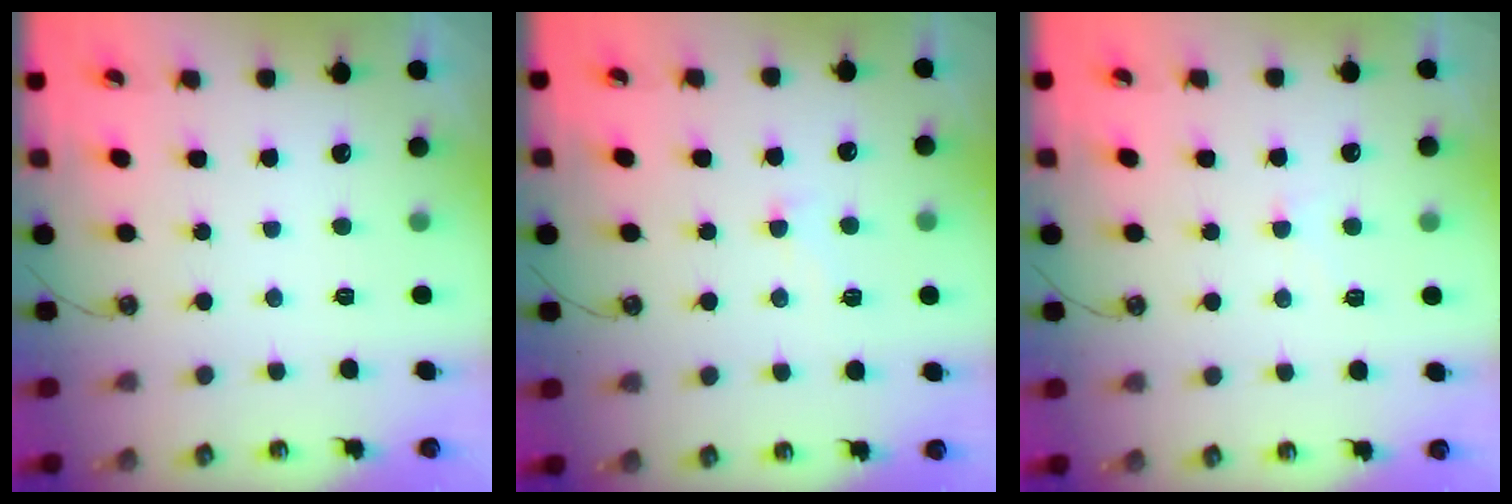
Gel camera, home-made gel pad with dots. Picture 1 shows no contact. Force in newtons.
{"total": 0.7, "press": 0.6, "slide": 0.4}
{"total": 0.6, "press": 0.4, "slide": 0.5}